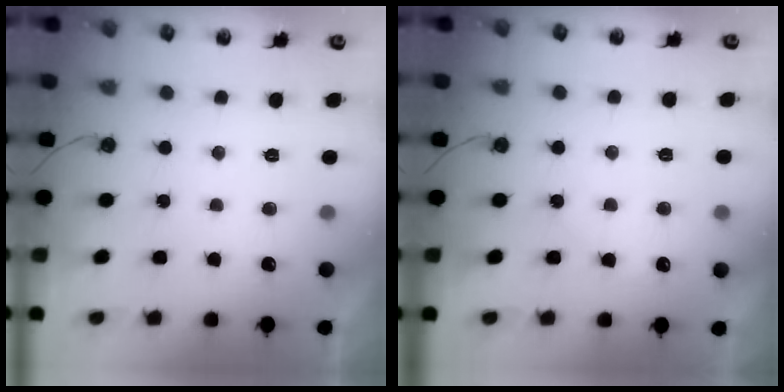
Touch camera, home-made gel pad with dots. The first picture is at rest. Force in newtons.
{"total": 5.6, "press": 5.6, "slide": 0.6}